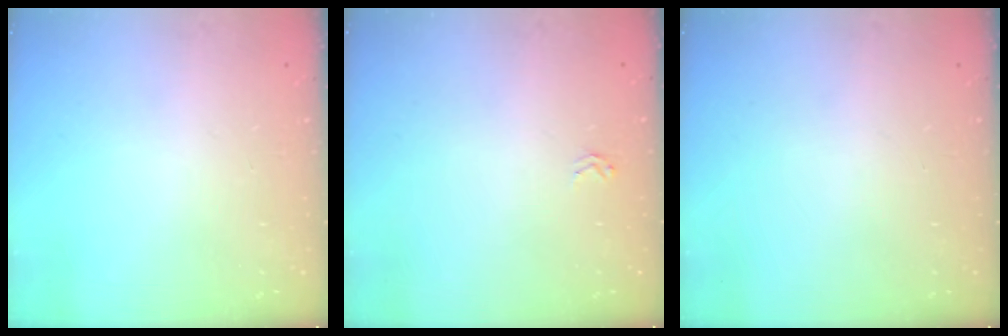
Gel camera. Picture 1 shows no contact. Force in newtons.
{"total": 1.6, "press": 1.6, "slide": 0.2}
{"total": 0.0}